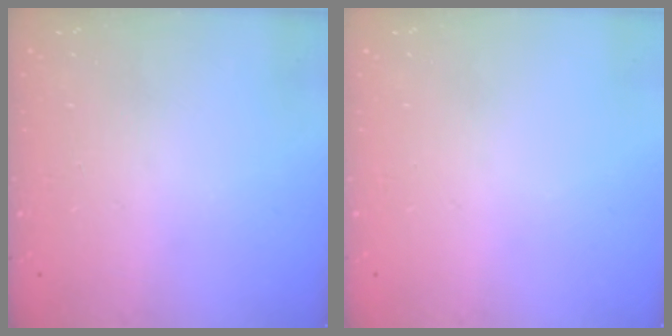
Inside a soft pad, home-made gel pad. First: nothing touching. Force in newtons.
{"total": 0.0}